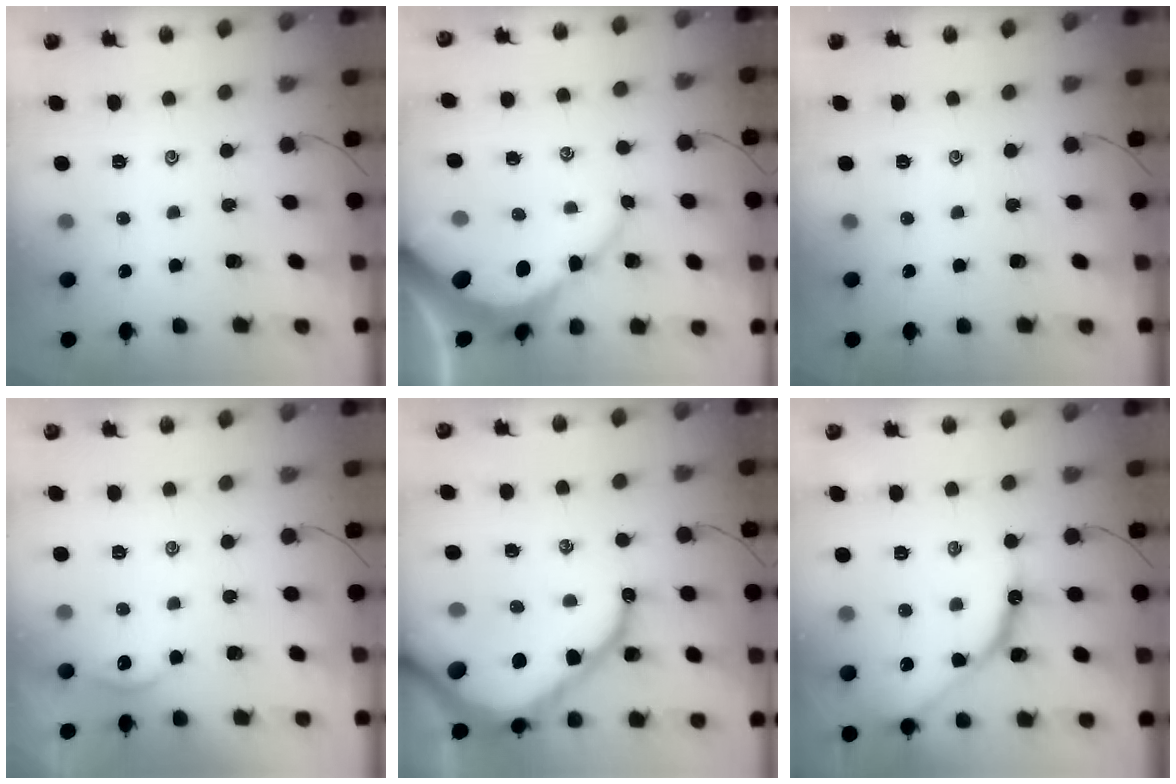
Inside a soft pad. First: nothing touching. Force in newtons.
{"total": 10.0, "press": 10.0, "slide": 1.1}
{"total": 0.0}
{"total": 1.9, "press": 1.9, "slide": 0.2}
{"total": 21.8, "press": 21.7, "slide": 2.2}
{"total": 12.5, "press": 12.4, "slide": 1.1}